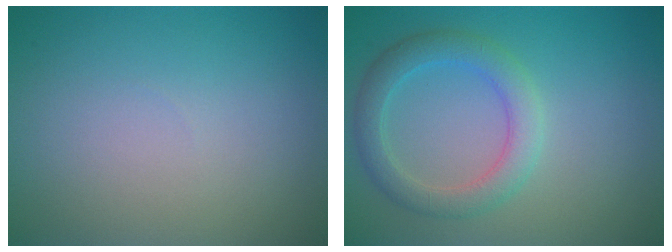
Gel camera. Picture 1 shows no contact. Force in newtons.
{"total": 3.6, "press": 3.6, "slide": 0.2}